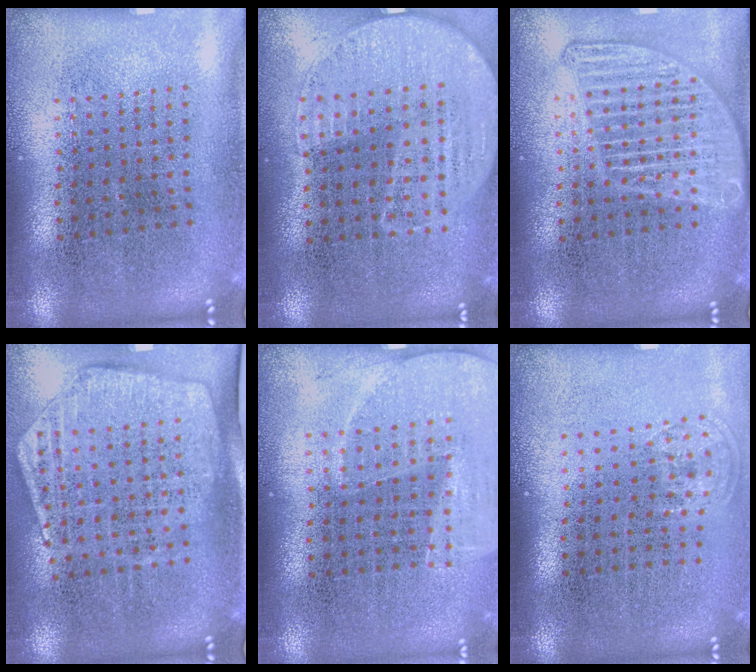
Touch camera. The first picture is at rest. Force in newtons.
{"total": 1.1, "press": 1.0, "slide": 0.5}
{"total": 1.6, "press": 1.6, "slide": 0.1}
{"total": 1.8, "press": 1.5, "slide": 1.0}
{"total": 1.5, "press": 1.4, "slide": 0.3}
{"total": 0.7, "press": 0.6, "slide": 0.4}